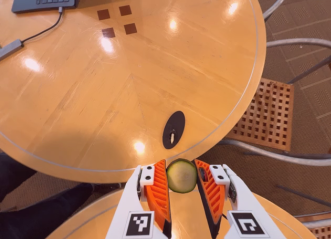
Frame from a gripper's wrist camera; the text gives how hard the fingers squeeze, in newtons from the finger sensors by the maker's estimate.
{"total": 8.9, "left": 9.0, "right": 8.7}